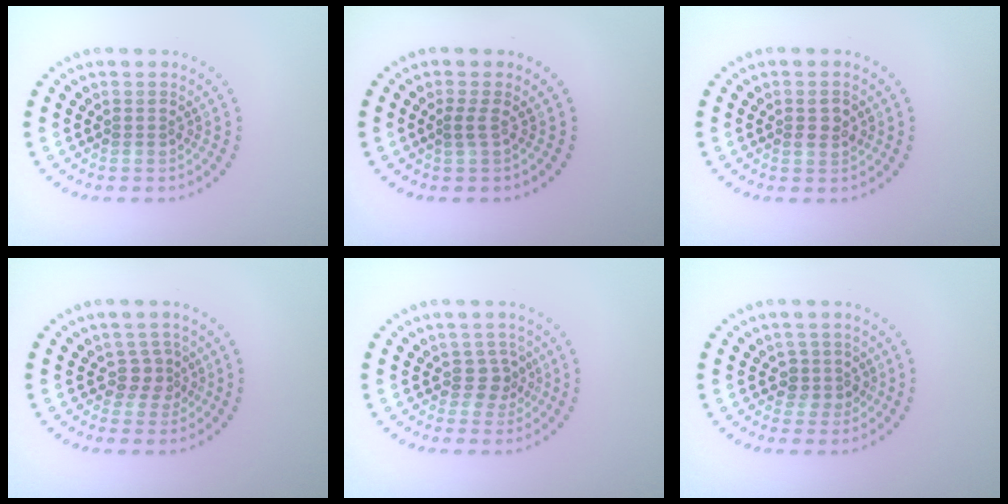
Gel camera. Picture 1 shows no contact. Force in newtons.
{"total": 0.9, "press": 0.7, "slide": 0.5}
{"total": 1.6, "press": 1.6, "slide": 0.3}
{"total": 1.9, "press": 1.4, "slide": 1.3}
{"total": 2.1, "press": 1.6, "slide": 1.3}
{"total": 2.0, "press": 1.6, "slide": 1.2}